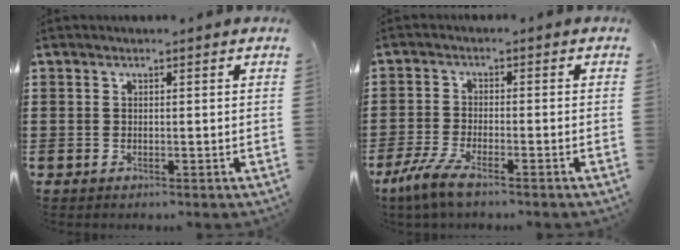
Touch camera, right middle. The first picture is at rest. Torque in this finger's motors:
{"motor_torque": [0.96, -0.58, 0.22, 0.06]}